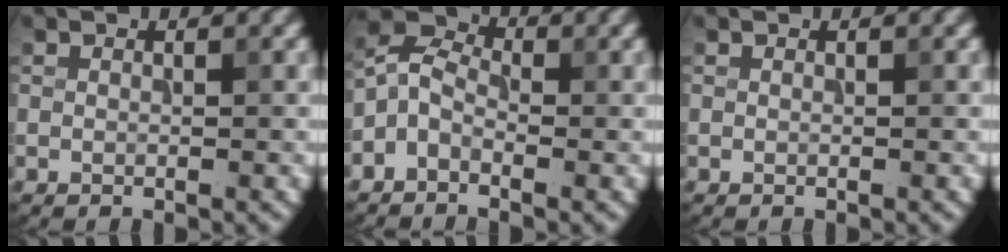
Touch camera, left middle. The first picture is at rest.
{"total": 3.4, "force": [-1.6, 2.2, 2.1], "torque": [-0.046, 0.012, -0.046]}
{"total": 0.0}